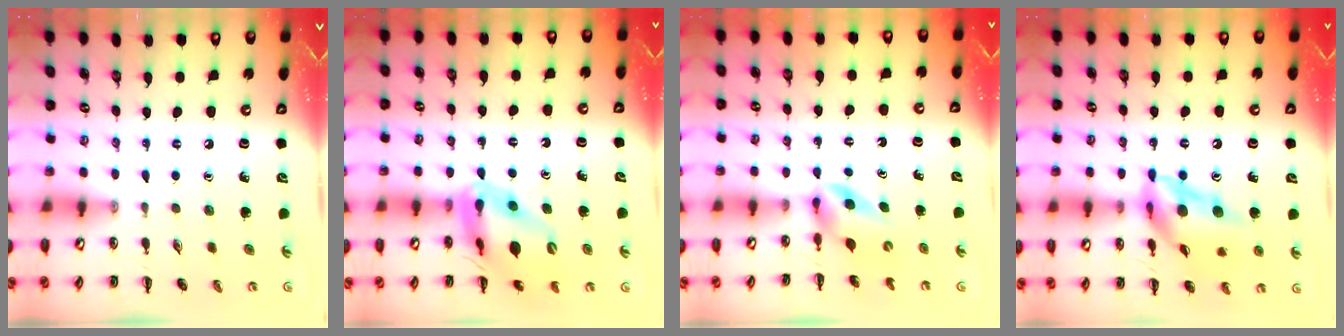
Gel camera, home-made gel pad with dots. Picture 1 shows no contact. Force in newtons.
{"total": 15.4, "press": 15.1, "slide": 3.0}
{"total": 3.1, "press": 3.0, "slide": 1.0}
{"total": 13.5, "press": 12.9, "slide": 4.2}